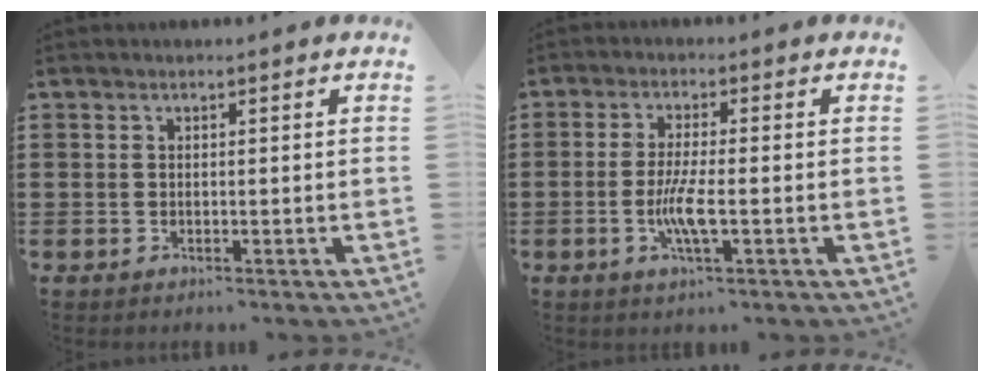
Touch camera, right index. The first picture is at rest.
{"total": 5.2, "force": [-1.5, 0.7, 4.9], "torque": [-0.104, -0.011, -0.032]}